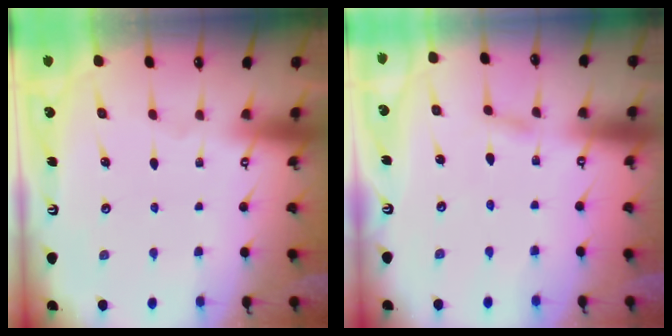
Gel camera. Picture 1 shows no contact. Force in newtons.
{"total": 2.3, "press": 2.3, "slide": 0.1}